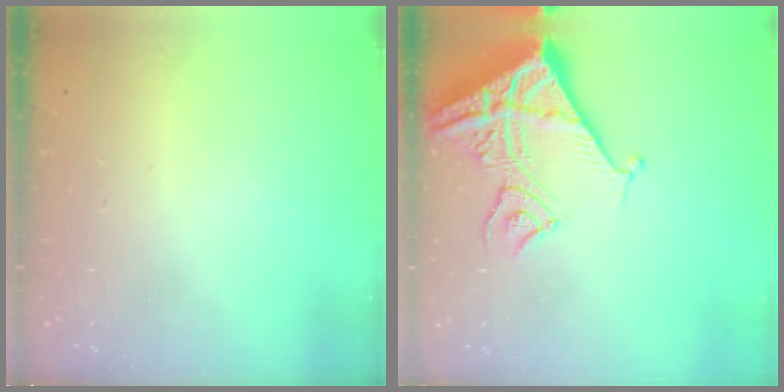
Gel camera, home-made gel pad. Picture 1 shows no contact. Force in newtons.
{"total": 13.5, "press": 13.5, "slide": 1.4}